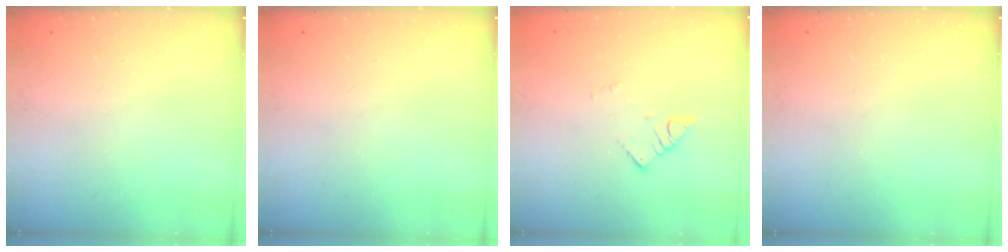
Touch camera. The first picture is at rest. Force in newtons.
{"total": 0.0}
{"total": 2.7, "press": 2.7, "slide": 0.1}
{"total": 0.0}